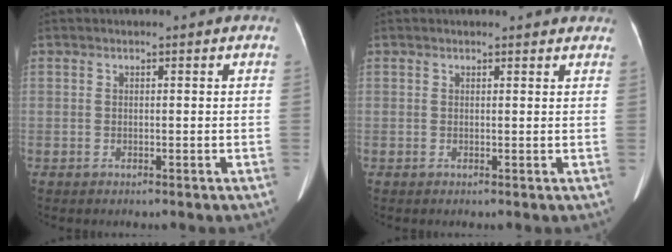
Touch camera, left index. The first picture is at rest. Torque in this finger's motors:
{"motor_torque": [0.76, -1.38, 0.04, 0.00]}